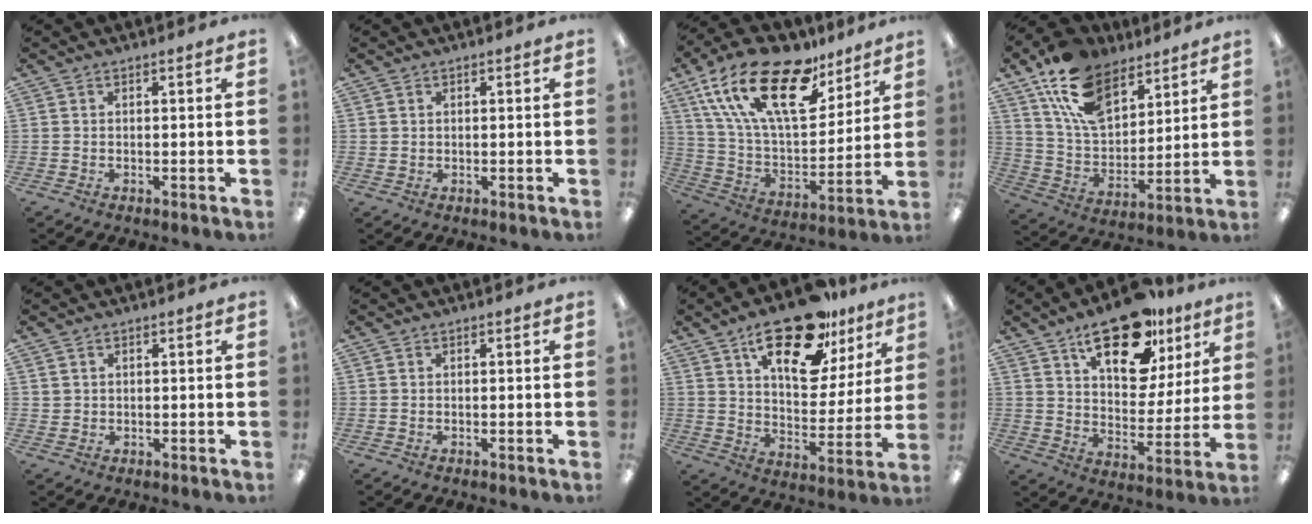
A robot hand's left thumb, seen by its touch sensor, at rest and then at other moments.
{"total": 1.0, "force": [0.6, 0.9, 0.0], "torque": [-0.001, 0.003, 0.010]}
{"total": 25.2, "force": [15.2, 11.2, 16.6], "torque": [-0.315, -0.085, 0.264]}
{"total": 16.9, "force": [11.0, 9.2, 9.0], "torque": [-0.179, -0.039, 0.209]}
{"total": 1.5, "force": [0.8, 1.3, 0.0], "torque": [-0.001, 0.003, 0.014]}
{"total": 0.0}
{"total": 22.5, "force": [14.8, 10.1, 13.7], "torque": [-0.205, -0.076, 0.247]}
{"total": 20.2, "force": [13.1, 10.0, 11.8], "torque": [-0.167, -0.068, 0.221]}